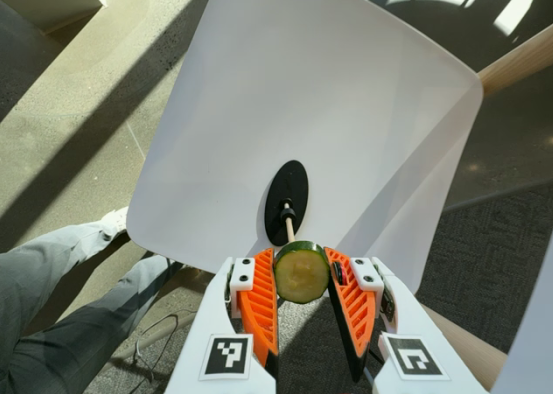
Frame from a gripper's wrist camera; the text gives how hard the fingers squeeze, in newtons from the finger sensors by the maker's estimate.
{"total": 9.0, "left": 9.2, "right": 8.9}